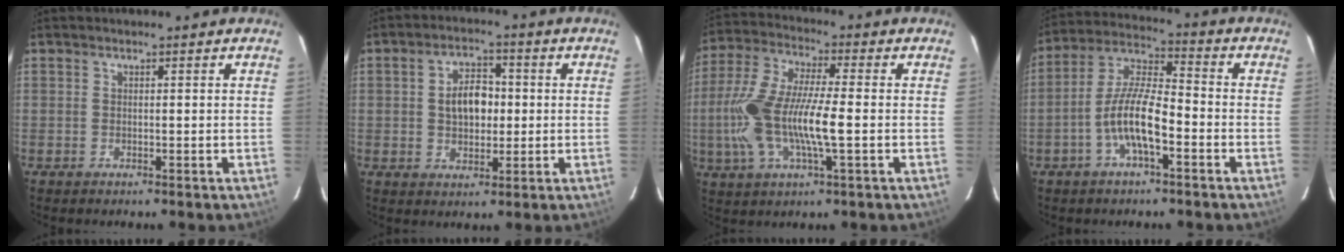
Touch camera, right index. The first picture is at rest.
{"total": 7.0, "force": [0.3, 4.6, 5.3], "torque": [-0.093, 0.018, 0.011]}
{"total": 15.9, "force": [-2.5, 3.8, 15.3], "torque": [-0.313, -0.005, -0.051]}
{"total": 10.1, "force": [-4.2, 2.8, 8.8], "torque": [-0.185, 0.006, -0.079]}